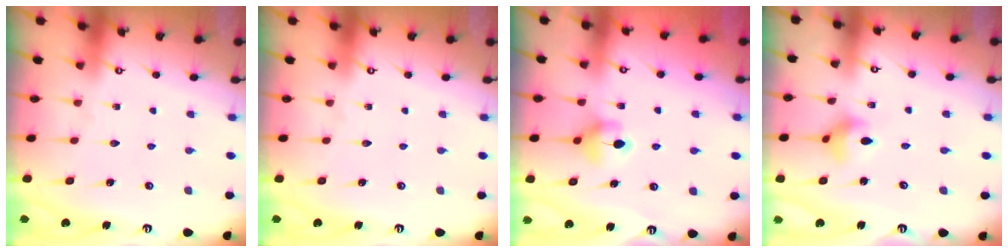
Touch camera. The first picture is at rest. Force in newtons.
{"total": 0.0}
{"total": 5.9, "press": 5.9, "slide": 0.5}
{"total": 4.0, "press": 3.9, "slide": 0.5}